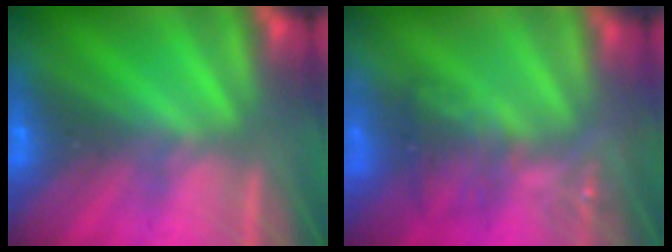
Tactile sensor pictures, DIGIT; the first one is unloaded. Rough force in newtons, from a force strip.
{"total": 3.9}